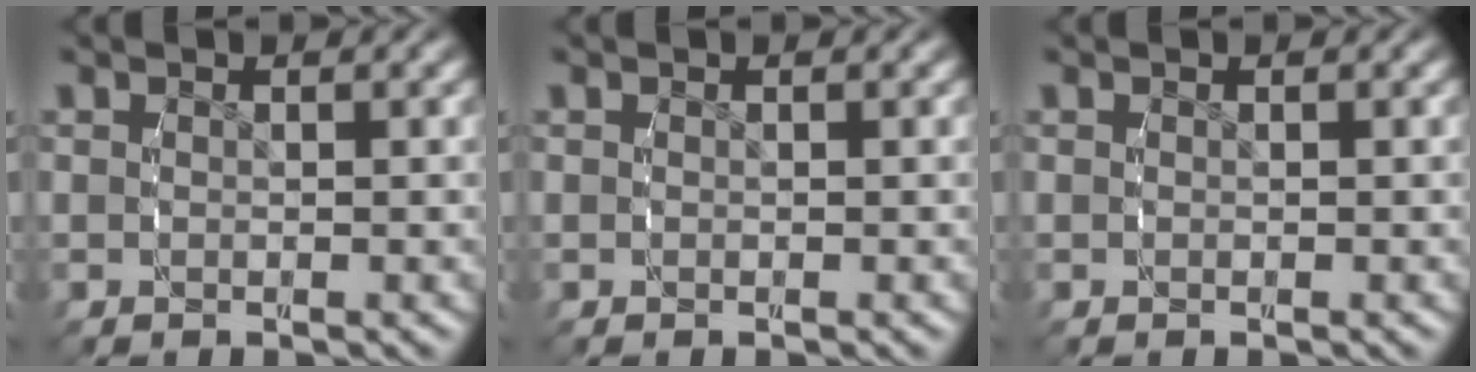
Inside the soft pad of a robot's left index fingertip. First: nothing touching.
{"total": 0.0}
{"total": 0.0}